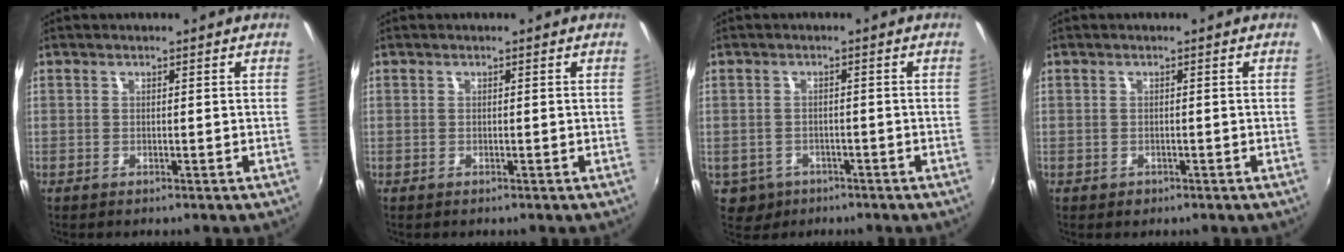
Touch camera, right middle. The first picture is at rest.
{"total": 0.0}
{"total": 4.3, "force": [-2.1, 3.6, 1.0], "torque": [-0.032, -0.003, -0.026]}
{"total": 0.9, "force": [-0.6, 0.6, 0.2], "torque": [-0.005, -0.003, -0.006]}